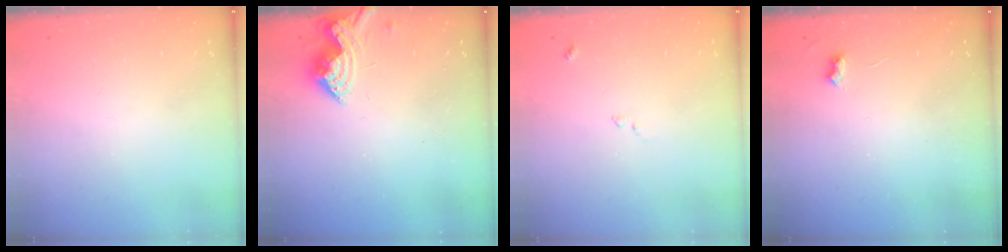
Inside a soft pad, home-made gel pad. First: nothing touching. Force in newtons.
{"total": 8.9, "press": 8.9, "slide": 0.5}
{"total": 9.5, "press": 9.5, "slide": 0.8}
{"total": 3.8, "press": 3.8, "slide": 0.5}